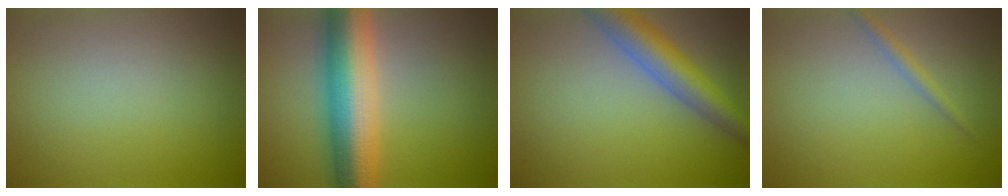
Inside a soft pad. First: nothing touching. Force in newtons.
{"total": 9.9, "press": 9.9, "slide": 0.1}
{"total": 5.4, "press": 5.4, "slide": 0.1}
{"total": 1.2, "press": 1.2, "slide": 0.0}